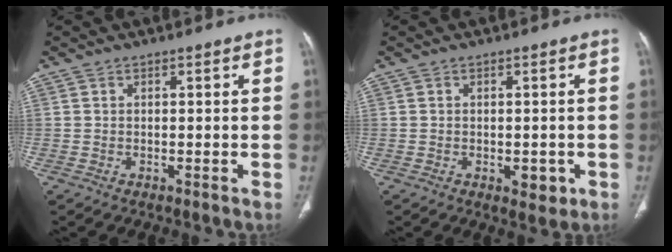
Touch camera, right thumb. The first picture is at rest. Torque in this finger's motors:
{"motor_torque": [0.24, 0.43, -0.20, 0.06, 0.09]}